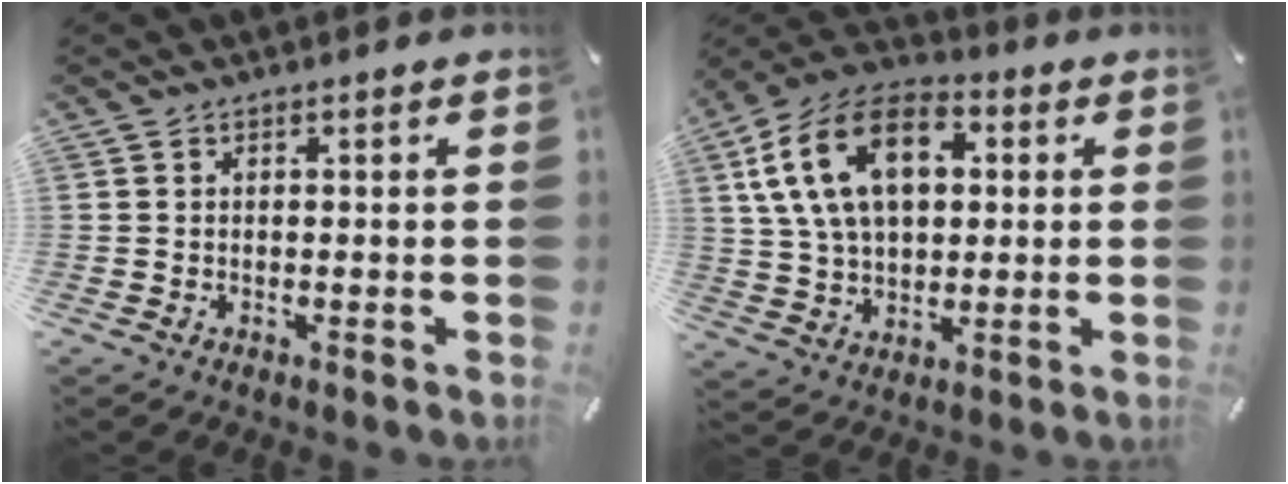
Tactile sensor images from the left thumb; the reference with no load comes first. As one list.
[{"total": 17.7, "force": [5.1, 11.8, 12.1], "torque": [-0.250, 0.008, 0.091]}]